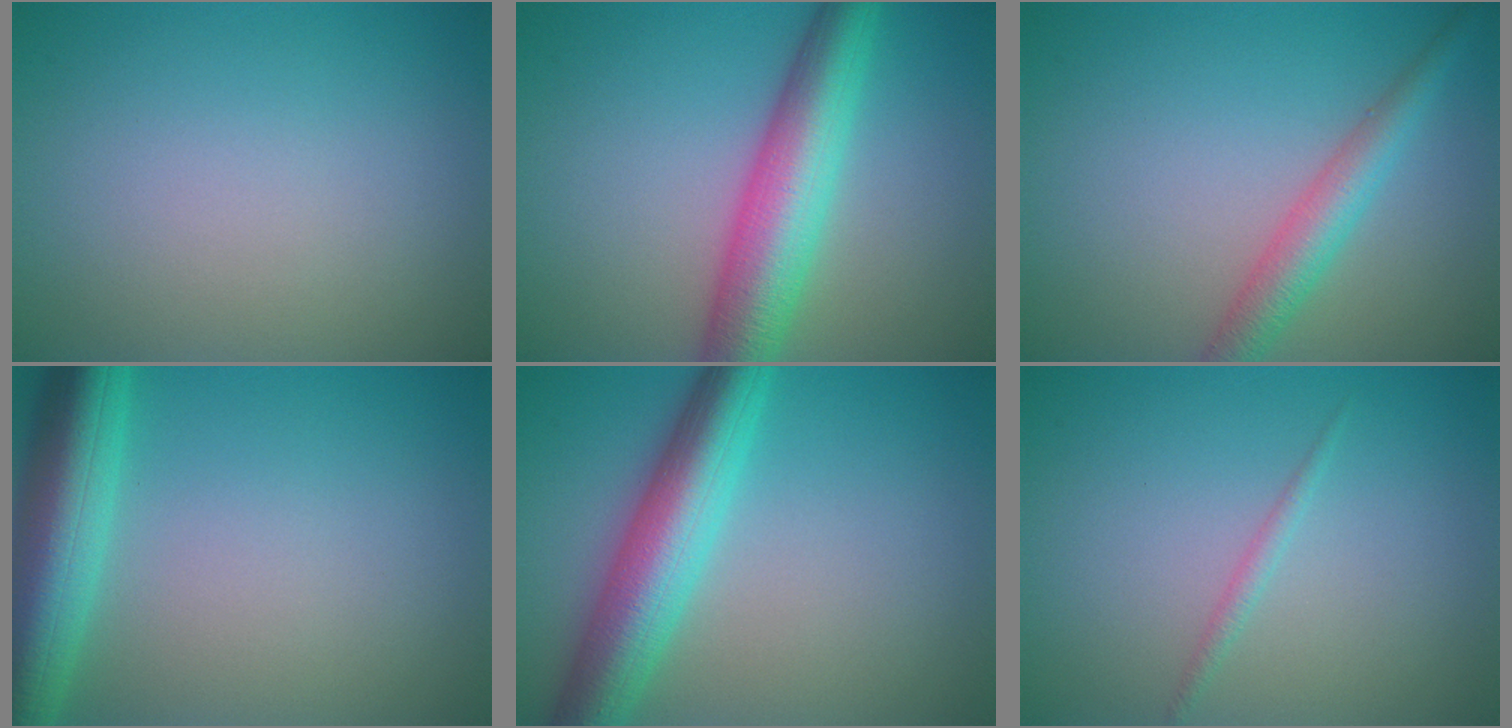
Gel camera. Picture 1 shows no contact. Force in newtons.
{"total": 7.5, "press": 7.5, "slide": 0.1}
{"total": 3.4, "press": 3.4, "slide": 0.1}
{"total": 7.5, "press": 7.5, "slide": 0.4}
{"total": 7.4, "press": 7.4, "slide": 0.2}
{"total": 0.9, "press": 0.9, "slide": 0.1}